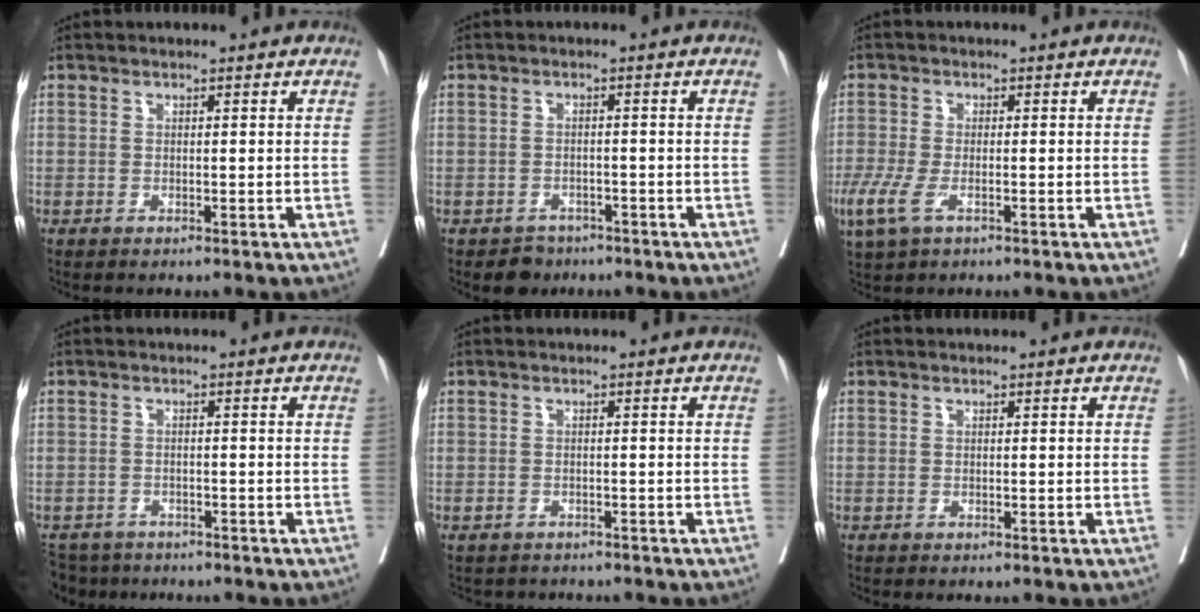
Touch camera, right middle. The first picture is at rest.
{"total": 2.7, "force": [-2.0, 1.9, 0.1], "torque": [-0.008, 0.006, -0.030]}
{"total": 5.1, "force": [-2.4, 2.0, 4.1], "torque": [-0.099, -0.015, -0.044]}
{"total": 4.7, "force": [-4.2, 2.1, 0.0], "torque": [0.006, -0.006, -0.070]}
{"total": 2.7, "force": [-2.5, 1.2, 0.1], "torque": [-0.009, -0.002, -0.036]}
{"total": 0.0}